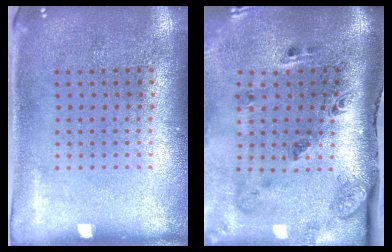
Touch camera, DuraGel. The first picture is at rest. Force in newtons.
{"total": 3.4, "press": 2.1, "slide": 2.6}